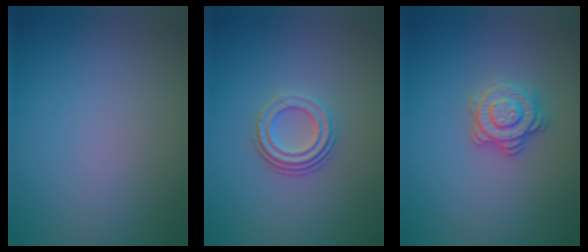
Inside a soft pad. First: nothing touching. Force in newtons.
{"total": 3.2, "press": 2.2, "slide": 2.3}
{"total": 2.9, "press": 2.7, "slide": 1.1}